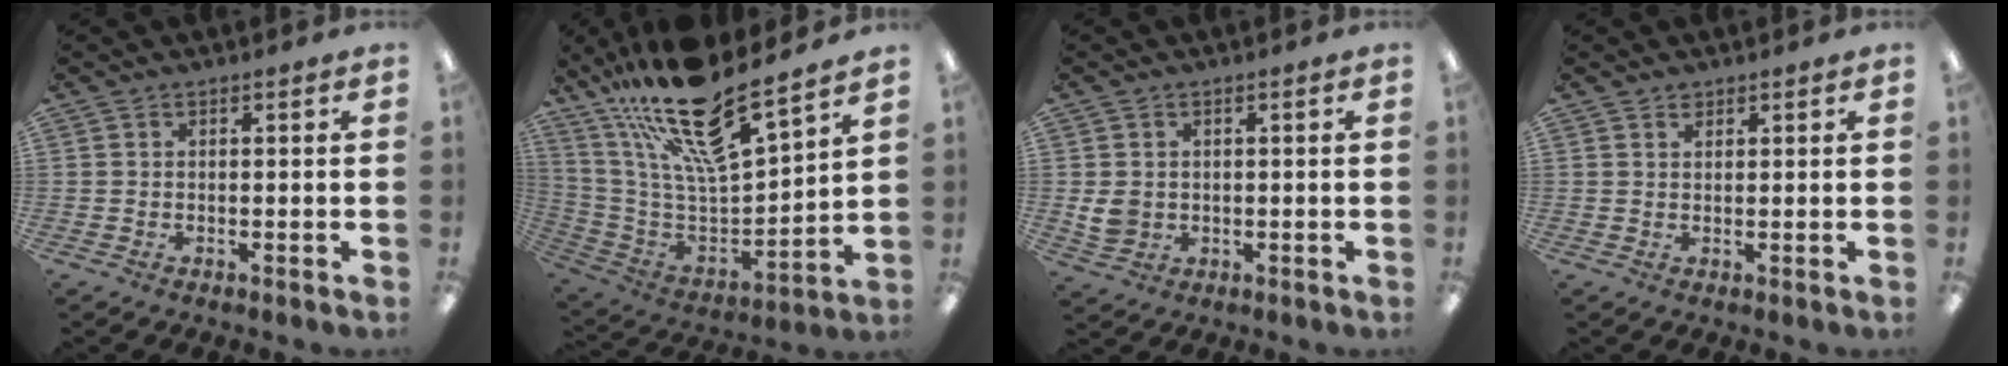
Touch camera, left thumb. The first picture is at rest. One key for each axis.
{"total": 23.1, "fx": 18.0, "fy": 5.4, "fz": 13.4, "tx": -0.237, "ty": -0.125, "tz": 0.305}
{"total": 4.6, "fx": 0.5, "fy": 4.0, "fz": 2.3, "tx": -0.033, "ty": 0.000, "tz": 0.009}
{"total": 1.4, "fx": 1.2, "fy": 0.7, "fz": 0.3, "tx": 0.001, "ty": -0.004, "tz": 0.022}